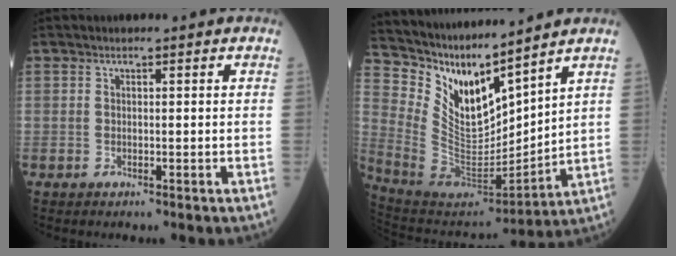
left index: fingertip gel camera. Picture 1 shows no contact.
{"total": 14.2, "force": [11.0, 3.1, 8.5], "torque": [-0.173, -0.007, 0.226]}